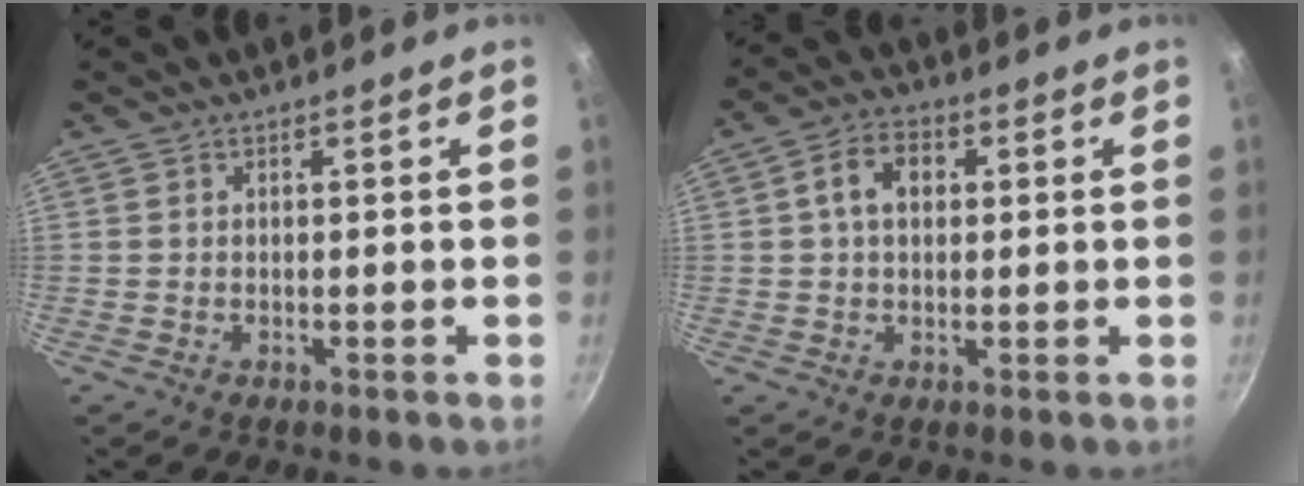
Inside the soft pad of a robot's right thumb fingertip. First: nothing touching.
{"total": 6.8, "force": [1.5, 4.8, 4.6], "torque": [-0.065, 0.012, 0.018]}